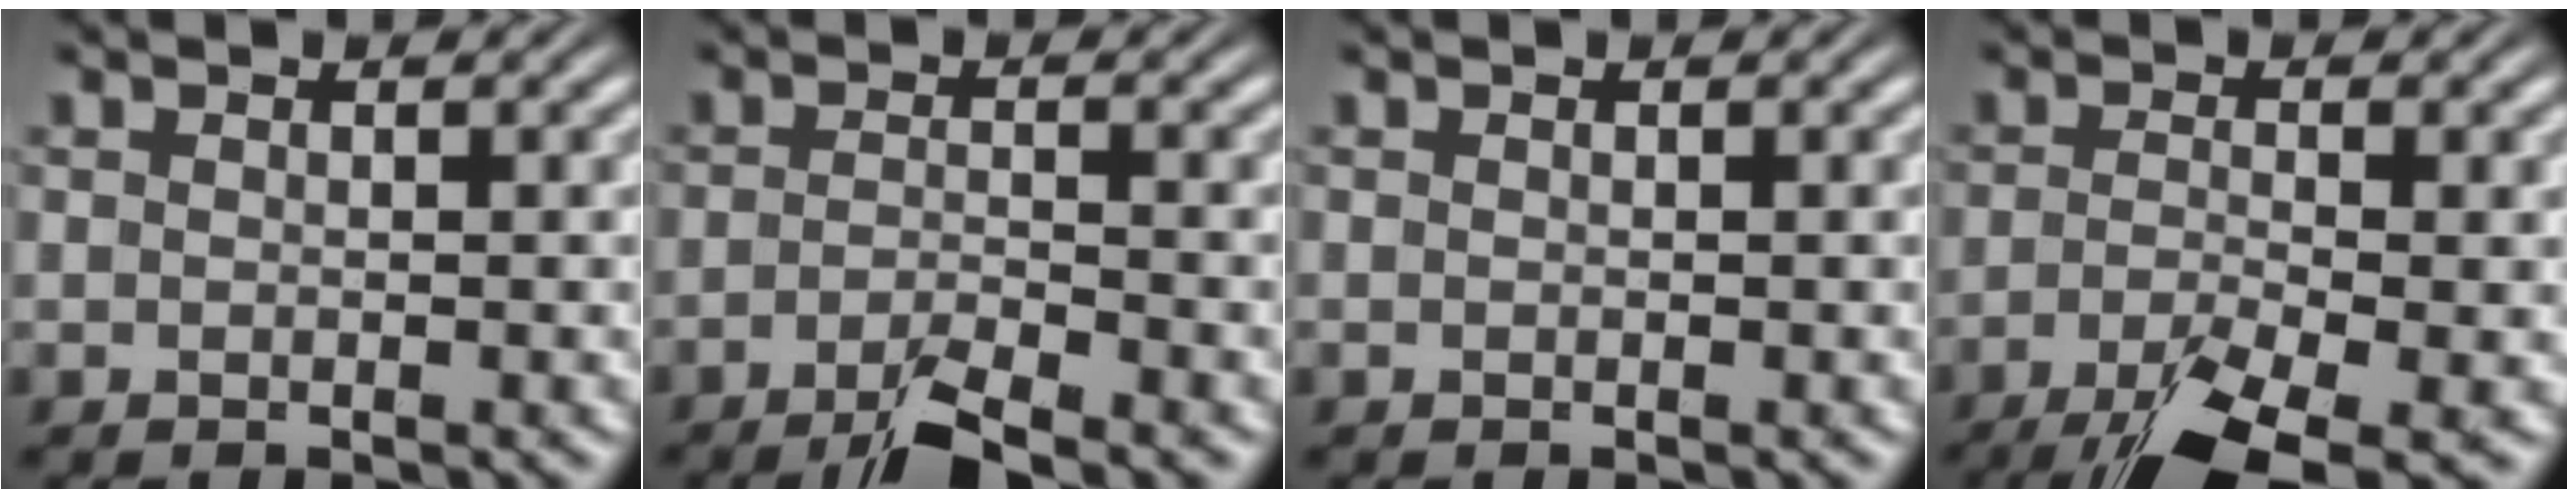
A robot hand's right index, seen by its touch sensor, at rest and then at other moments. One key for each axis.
{"total": 4.3, "fx": -3.7, "fy": 0.4, "fz": 2.1, "tx": -0.034, "ty": -0.015, "tz": -0.057}
{"total": 0.0}
{"total": 6.8, "fx": -4.5, "fy": 1.9, "fz": 4.7, "tx": -0.085, "ty": -0.030, "tz": -0.056}